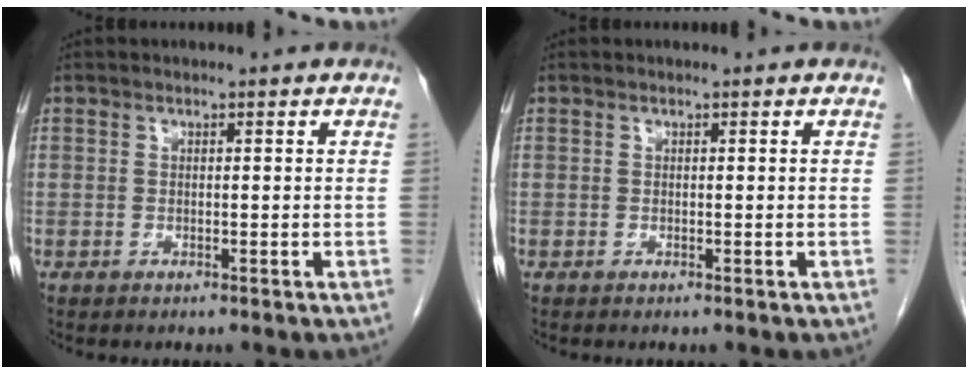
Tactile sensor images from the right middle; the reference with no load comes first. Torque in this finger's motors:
{"motor_torque": [0.02, 0.10, 0.05, 0.00]}